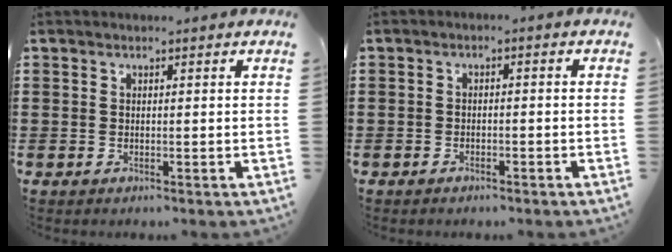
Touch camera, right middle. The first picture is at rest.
{"total": 0.6, "force": [-0.5, 0.2, 0.2], "torque": [-0.005, -0.002, -0.010]}